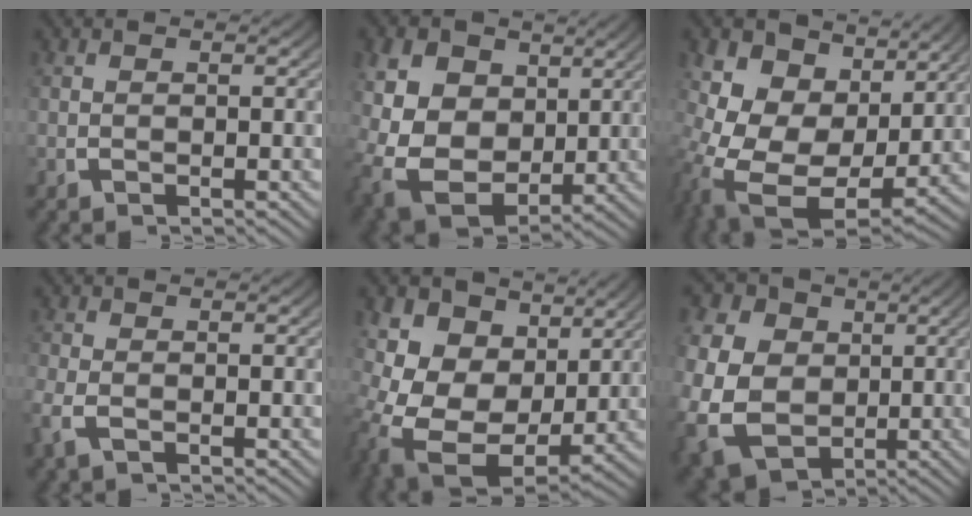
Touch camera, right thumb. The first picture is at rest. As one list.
[{"total": 15.0, "force": [-1.1, 11.7, 9.3], "torque": [-0.242, -0.080, 0.008]}, {"total": 13.3, "force": [-0.7, 9.6, 9.1], "torque": [-0.233, -0.077, 0.012]}, {"total": 1.8, "force": [-0.8, 1.1, 1.2], "torque": [-0.035, -0.004, -0.013]}, {"total": 14.6, "force": [-1.4, 11.1, 9.3], "torque": [-0.245, -0.085, 0.000]}, {"total": 16.6, "force": [-1.5, 13.9, 9.0], "torque": [-0.222, -0.070, -0.009]}]